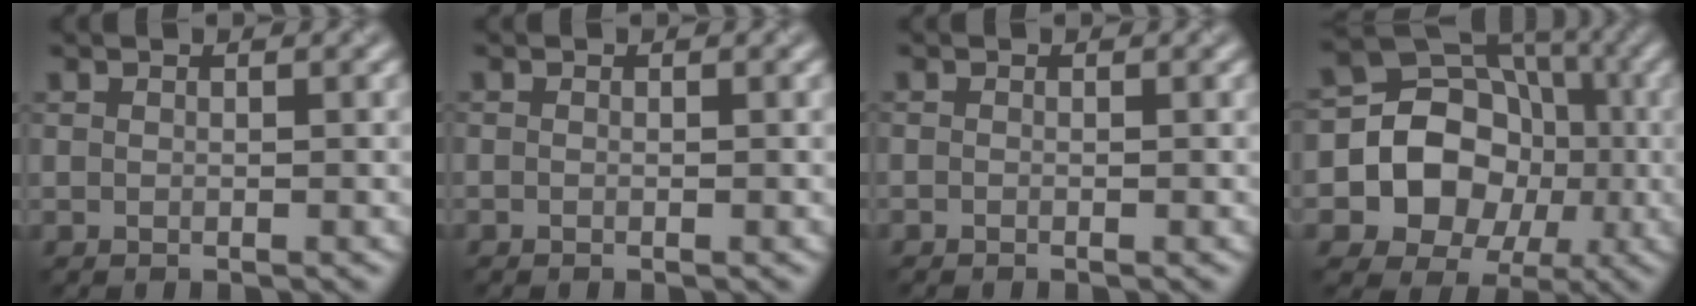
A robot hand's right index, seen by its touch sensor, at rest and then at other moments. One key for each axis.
{"total": 0.0}
{"total": 0.0}
{"total": 13.3, "fx": -1.7, "fy": 12.0, "fz": 5.5, "tx": -0.108, "ty": 0.023, "tz": -0.046}